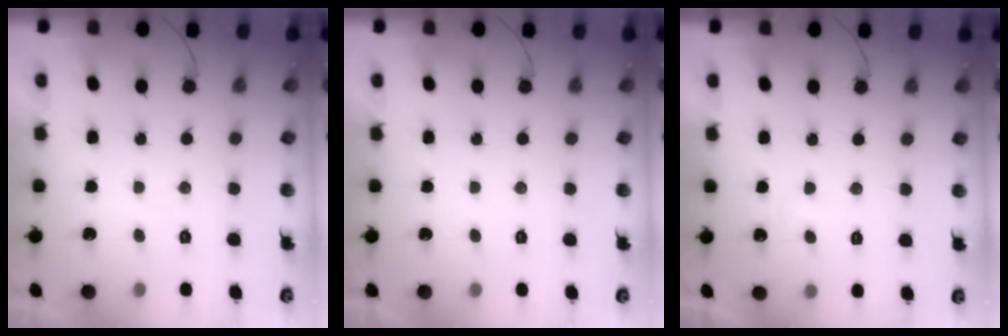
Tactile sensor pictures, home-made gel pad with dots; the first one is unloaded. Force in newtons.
{"total": 1.8, "press": 1.8, "slide": 0.0}
{"total": 4.8, "press": 4.8, "slide": 0.2}